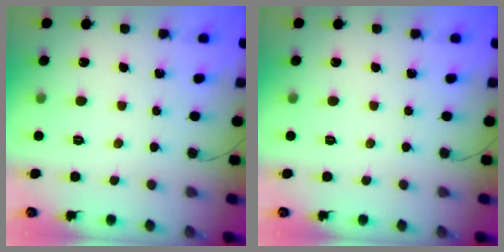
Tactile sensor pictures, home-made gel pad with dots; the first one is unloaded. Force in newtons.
{"total": 0.0}